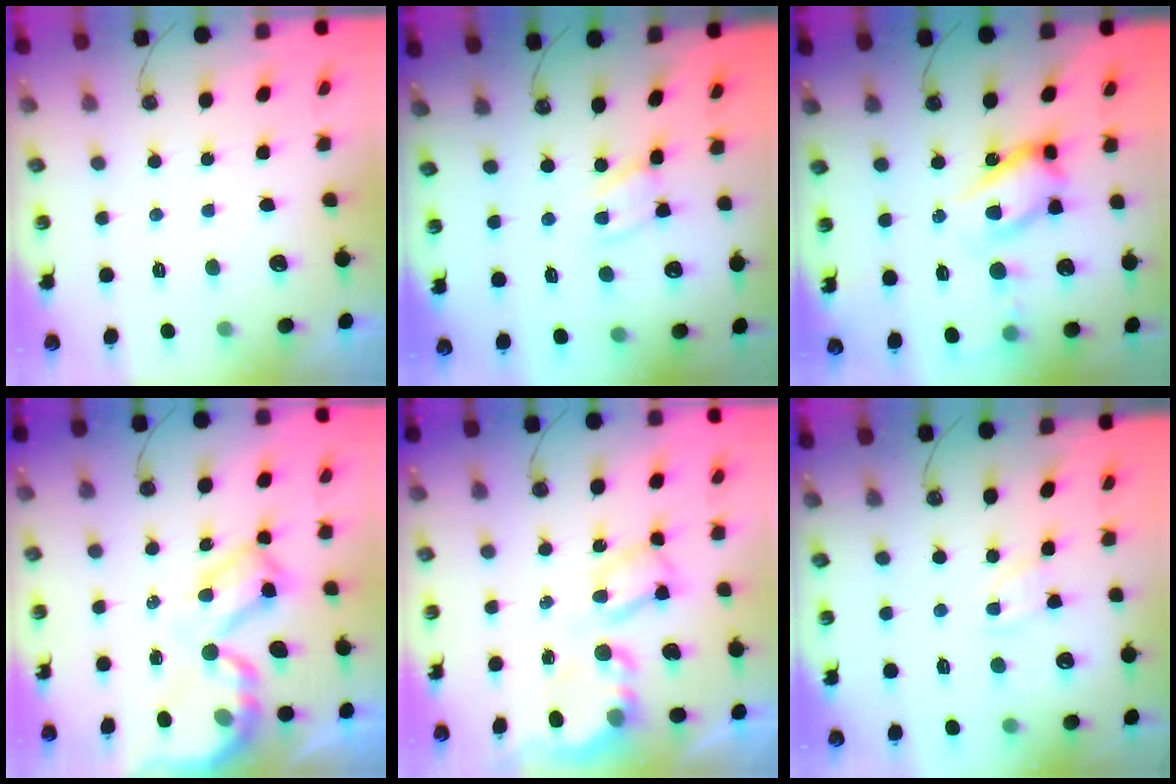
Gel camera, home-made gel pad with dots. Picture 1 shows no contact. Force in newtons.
{"total": 2.7, "press": 2.7, "slide": 0.1}
{"total": 15.7, "press": 15.5, "slide": 2.6}
{"total": 9.0, "press": 9.0, "slide": 0.6}
{"total": 7.3, "press": 7.3, "slide": 0.5}
{"total": 3.4, "press": 3.4, "slide": 0.5}